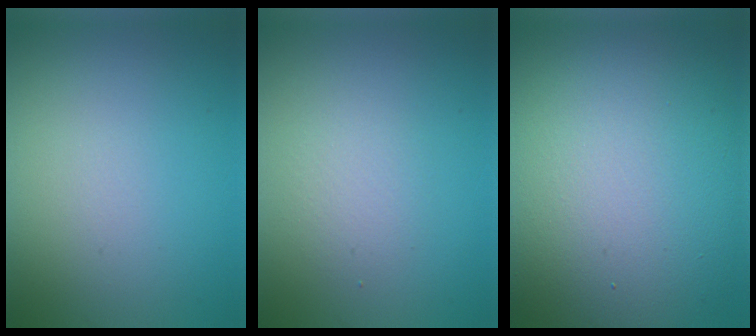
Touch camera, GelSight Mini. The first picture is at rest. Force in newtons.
{"total": 1.7, "press": 1.7, "slide": 0.1}
{"total": 16.6, "press": 16.6, "slide": 0.4}